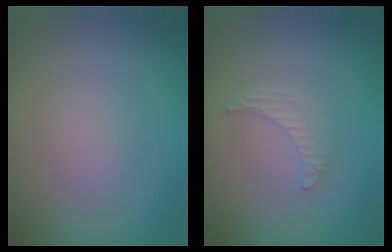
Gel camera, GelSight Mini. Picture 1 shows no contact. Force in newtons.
{"total": 1.1, "press": 1.1, "slide": 0.3}